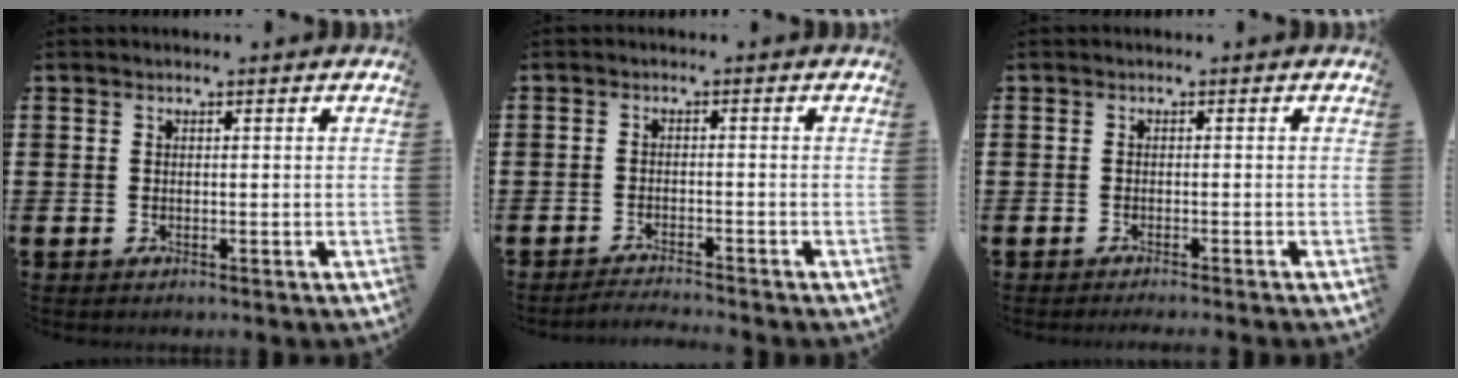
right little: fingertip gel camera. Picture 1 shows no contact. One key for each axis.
{"total": 1.6, "fx": -1.6, "fy": -0.2, "fz": 0.1, "tx": -0.004, "ty": 0.003, "tz": -0.032}
{"total": 0.6, "fx": -0.6, "fy": -0.2, "fz": 0.1, "tx": -0.001, "ty": 0.000, "tz": -0.013}